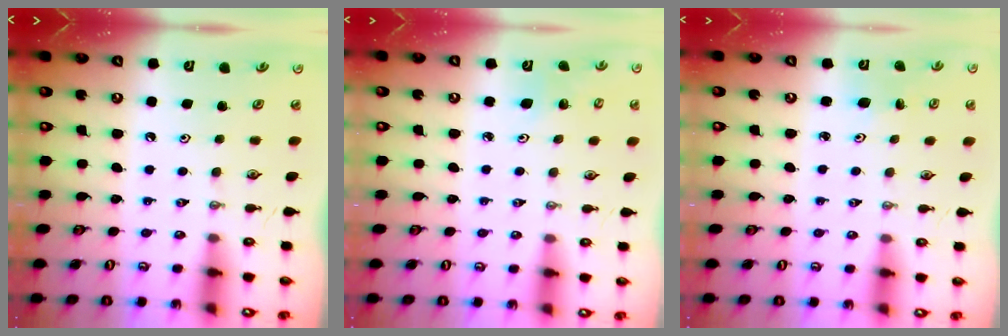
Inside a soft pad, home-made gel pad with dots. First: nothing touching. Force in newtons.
{"total": 3.5, "press": 2.9, "slide": 1.9}
{"total": 3.6, "press": 3.5, "slide": 0.4}